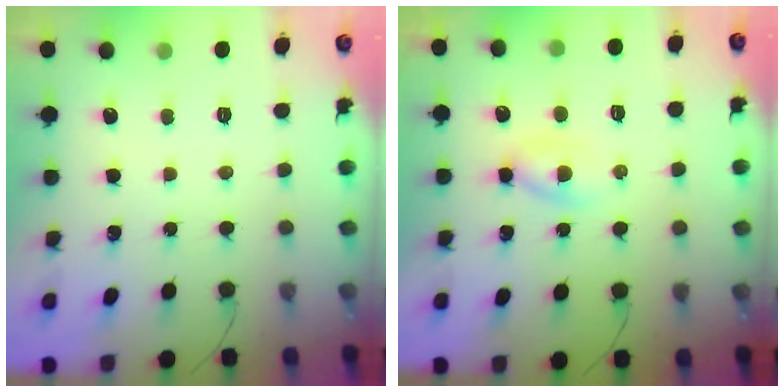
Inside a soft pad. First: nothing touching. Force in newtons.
{"total": 2.7, "press": 2.5, "slide": 1.1}